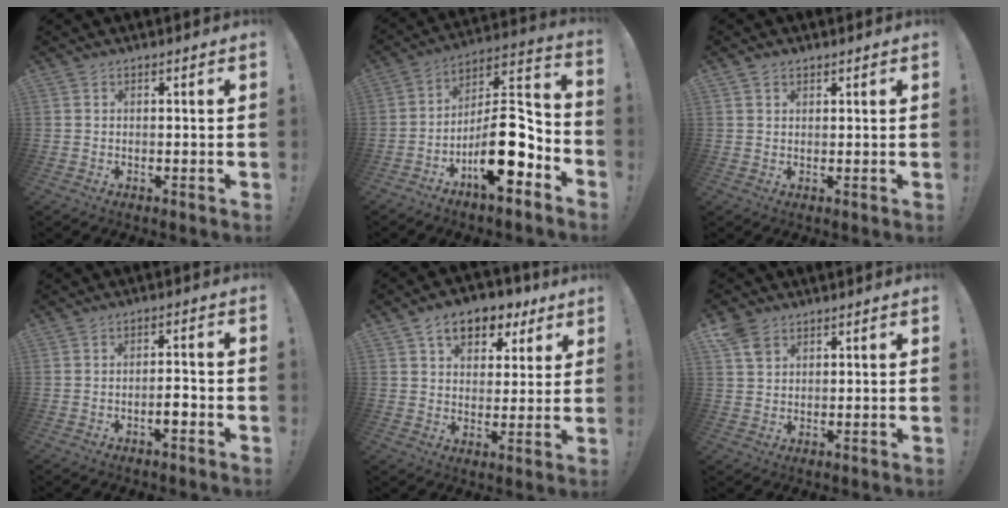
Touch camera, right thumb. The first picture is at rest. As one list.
[{"total": 17.3, "force": [-7.0, 7.2, 14.1], "torque": [-0.223, 0.036, -0.110]}, {"total": 1.6, "force": [1.1, 1.1, 0.5], "torque": [-0.010, 0.002, 0.021]}, {"total": 3.7, "force": [-1.7, 1.2, 3.0], "torque": [-0.037, 0.006, -0.030]}, {"total": 10.4, "force": [5.7, 6.9, 5.3], "torque": [-0.080, -0.022, 0.106]}, {"total": 5.1, "force": [3.1, 3.3, 2.4], "torque": [-0.044, -0.010, 0.062]}]